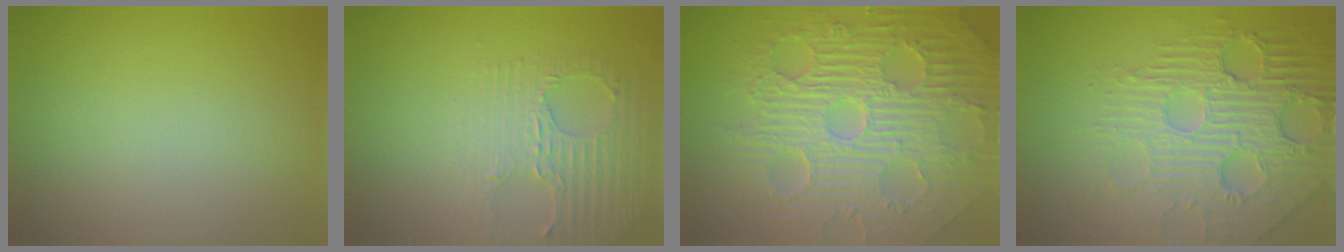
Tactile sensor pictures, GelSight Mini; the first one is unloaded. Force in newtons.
{"total": 2.9, "press": 2.7, "slide": 1.1}
{"total": 11.2, "press": 7.3, "slide": 8.5}
{"total": 7.1, "press": 5.4, "slide": 4.7}